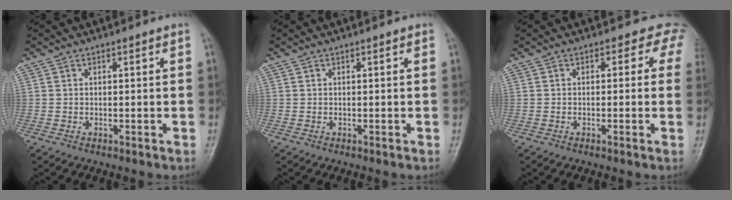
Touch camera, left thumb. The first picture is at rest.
{"total": 0.0}
{"total": 3.1, "force": [1.0, 2.5, 1.5], "torque": [0.015, 0.003, -0.014]}